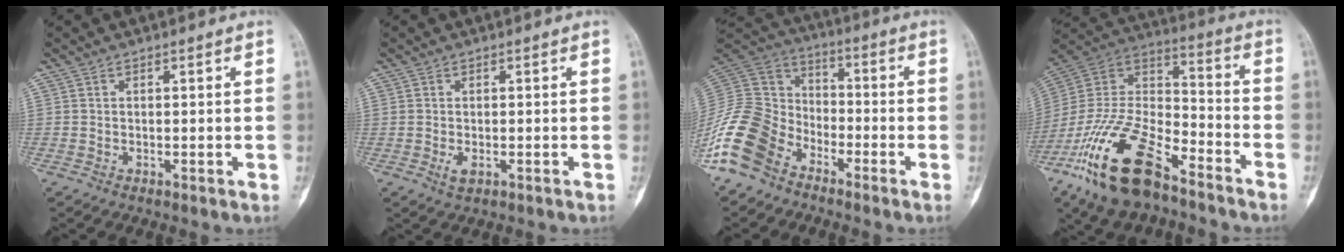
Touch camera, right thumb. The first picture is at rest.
{"total": 1.7, "force": [-0.6, 0.8, 1.4], "torque": [-0.022, -0.004, -0.008]}
{"total": 15.6, "force": [-9.6, 10.3, 6.8], "torque": [-0.128, 0.059, -0.198]}
{"total": 23.6, "force": [-14.8, 9.8, 15.5], "torque": [-0.323, 0.049, -0.278]}